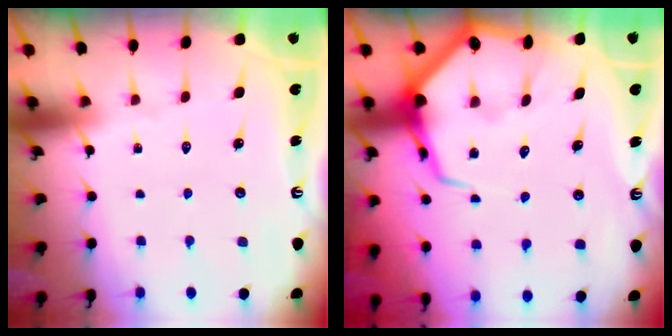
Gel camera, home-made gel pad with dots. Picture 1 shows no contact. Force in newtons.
{"total": 9.4, "press": 9.4, "slide": 1.0}